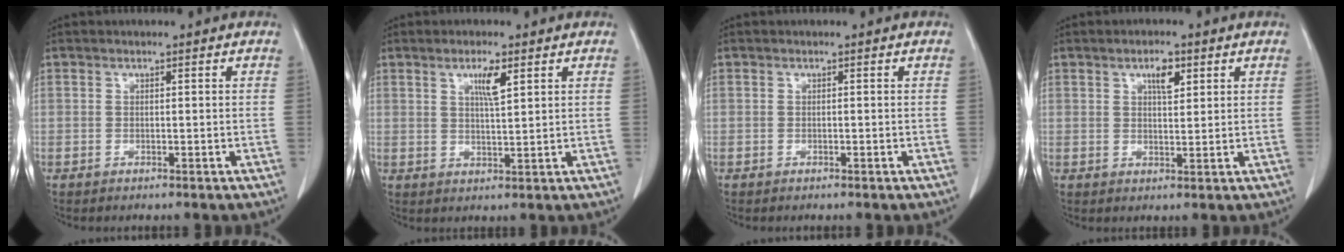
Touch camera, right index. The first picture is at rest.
{"total": 3.9, "force": [2.0, 0.4, 3.4], "torque": [-0.059, -0.003, 0.036]}
{"total": 0.0}
{"total": 3.5, "force": [1.8, 1.3, 2.7], "torque": [-0.045, -0.001, 0.030]}